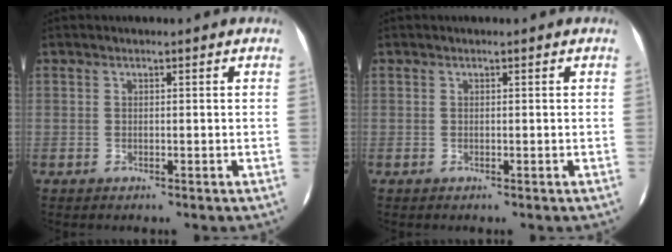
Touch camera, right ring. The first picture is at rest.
{"total": 0.0}